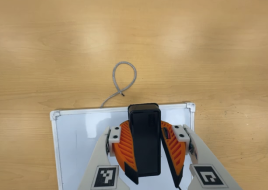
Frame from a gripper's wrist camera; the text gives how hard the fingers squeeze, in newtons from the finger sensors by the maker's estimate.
{"total": 10.9, "left": 11.0, "right": 10.7}